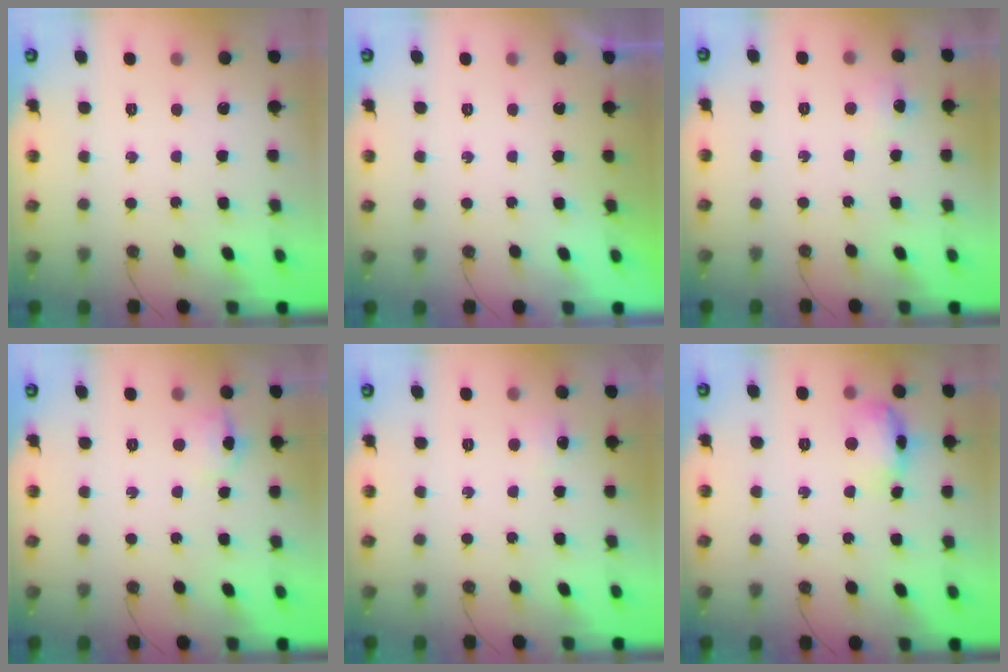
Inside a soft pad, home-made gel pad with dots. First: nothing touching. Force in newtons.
{"total": 0.0}
{"total": 5.7, "press": 5.7, "slide": 0.8}
{"total": 5.2, "press": 4.9, "slide": 1.6}
{"total": 5.1, "press": 5.0, "slide": 0.7}
{"total": 13.0, "press": 13.0, "slide": 1.1}